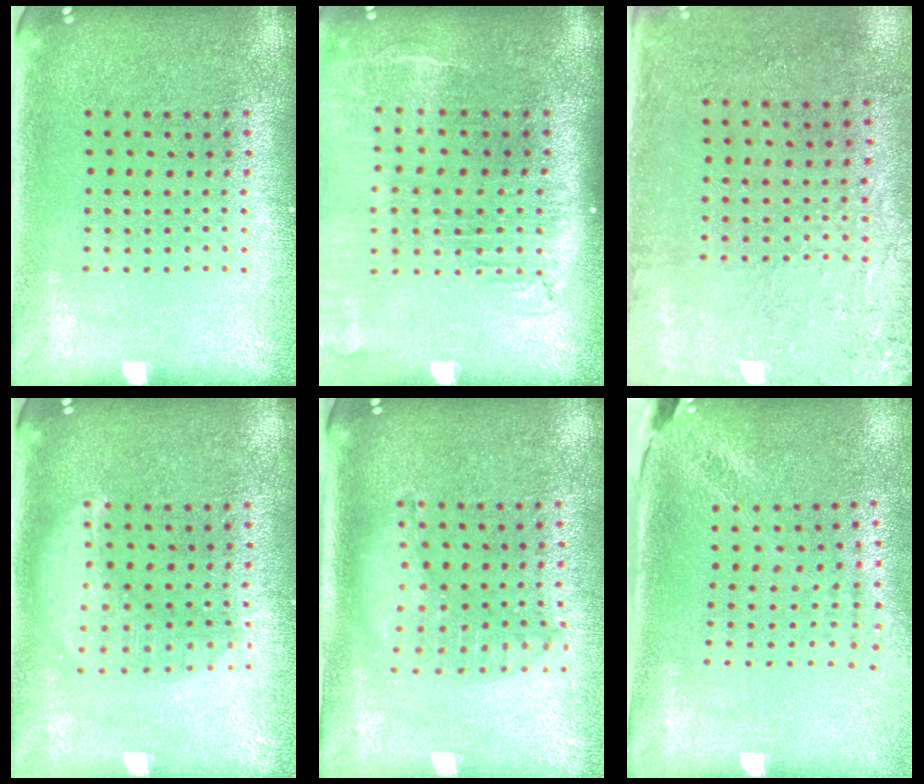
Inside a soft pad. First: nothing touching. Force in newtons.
{"total": 2.2, "press": 1.8, "slide": 1.3}
{"total": 2.8, "press": 2.3, "slide": 1.6}
{"total": 2.9, "press": 2.9, "slide": 0.3}
{"total": 1.2, "press": 1.2, "slide": 0.3}
{"total": 1.9, "press": 1.6, "slide": 1.1}